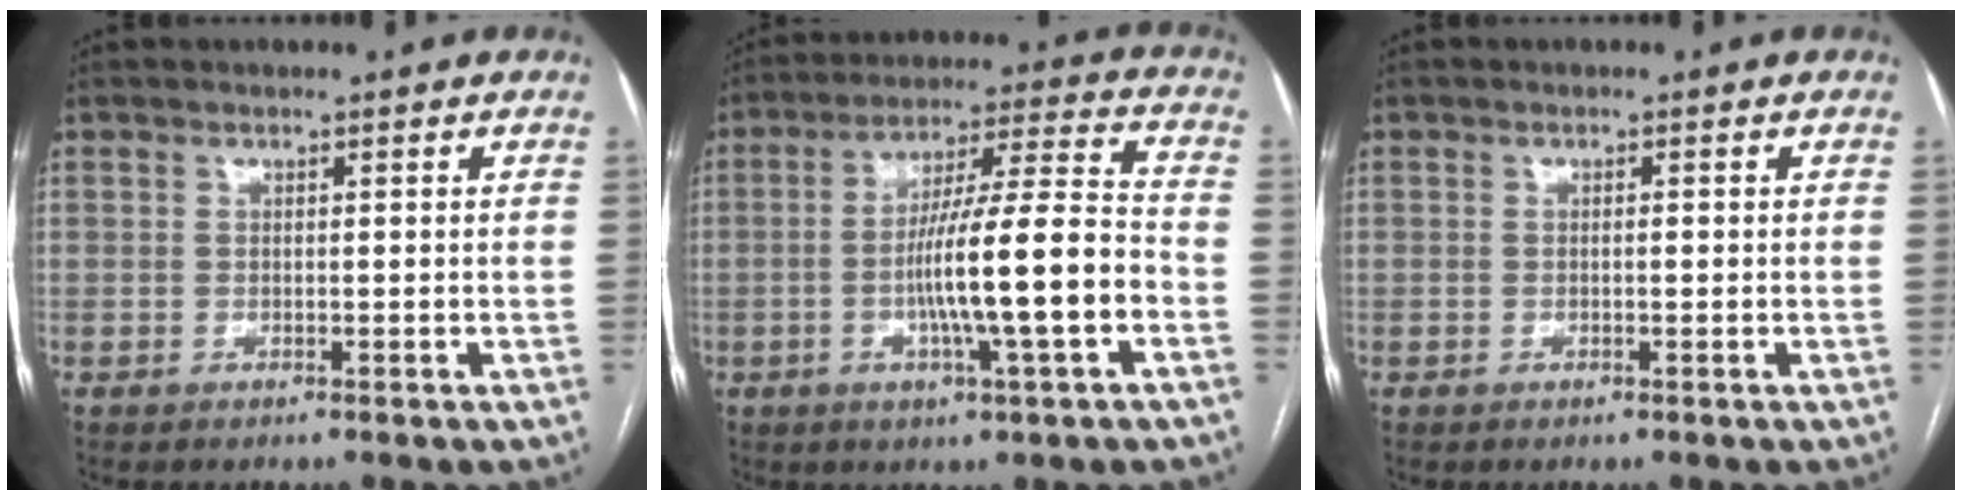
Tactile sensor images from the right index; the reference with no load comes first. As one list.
[{"total": 14.9, "force": [-3.6, 0.3, 14.4], "torque": [-0.245, 0.005, -0.062]}, {"total": 0.7, "force": [-0.1, 0.2, 0.7], "torque": [-0.010, 0.000, 0.000]}]